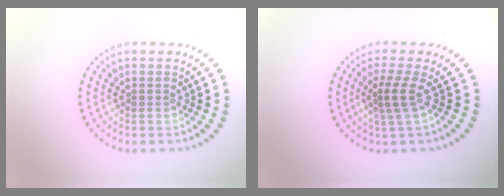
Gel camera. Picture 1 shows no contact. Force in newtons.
{"total": 2.0, "press": 1.4, "slide": 1.4}